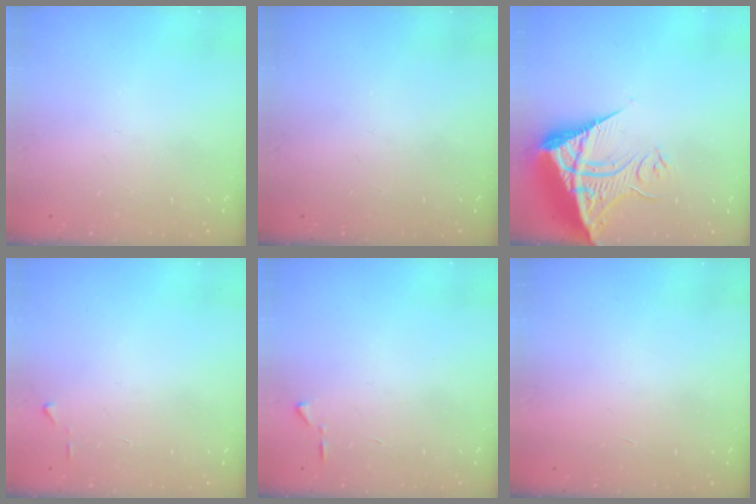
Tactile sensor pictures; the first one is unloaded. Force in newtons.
{"total": 0.0}
{"total": 13.2, "press": 13.1, "slide": 1.2}
{"total": 3.7, "press": 3.7, "slide": 0.4}
{"total": 3.9, "press": 3.9, "slide": 0.5}
{"total": 1.6, "press": 1.6, "slide": 0.1}